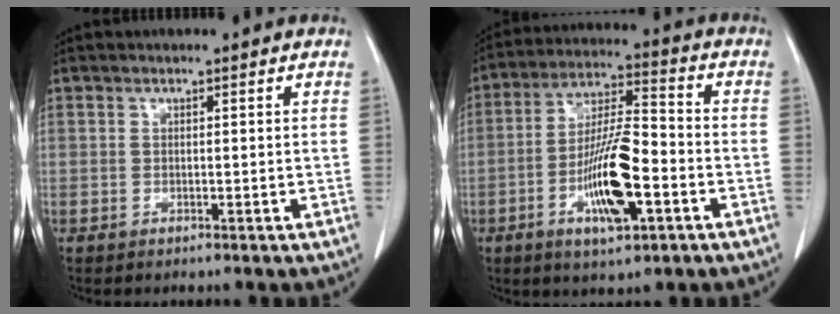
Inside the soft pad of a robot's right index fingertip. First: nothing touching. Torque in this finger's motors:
{"motor_torque": [2.14, 0.00, 0.39, 0.21]}